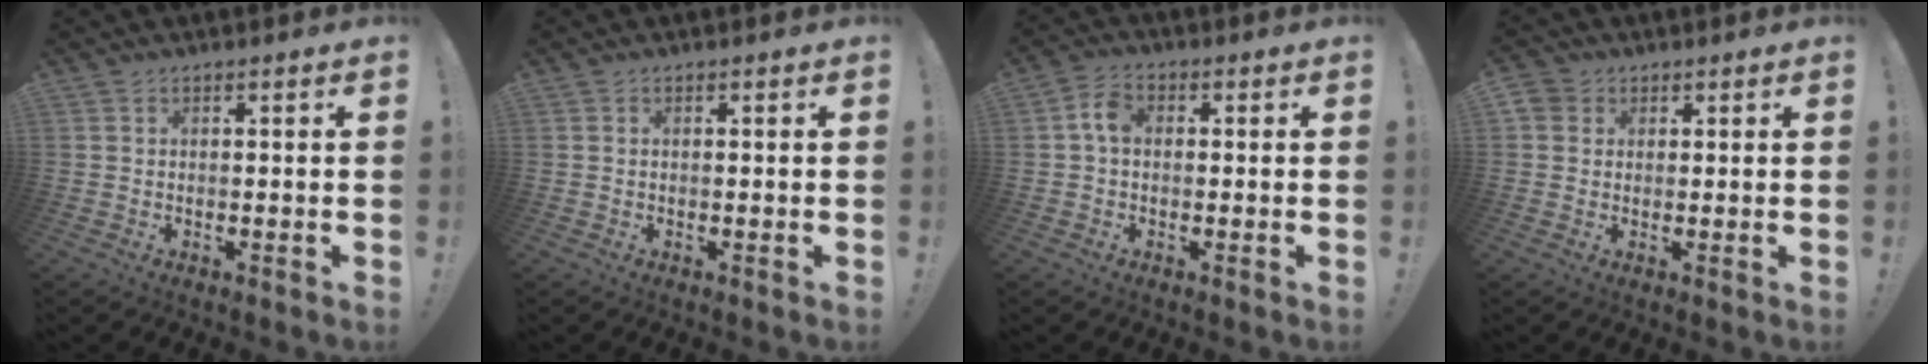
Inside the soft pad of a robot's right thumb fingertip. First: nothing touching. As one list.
[{"total": 0.0}, {"total": 5.1, "force": [0.1, 3.2, 3.9], "torque": [-0.082, 0.014, 0.003]}, {"total": 3.5, "force": [1.4, 3.0, 1.1], "torque": [-0.021, 0.001, 0.026]}]